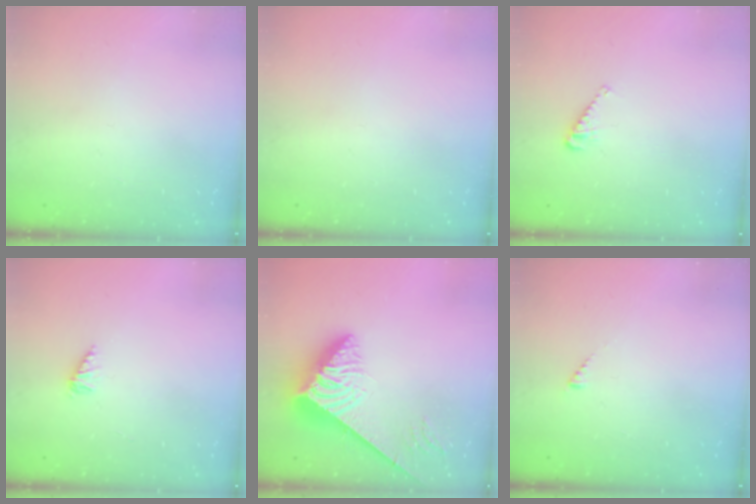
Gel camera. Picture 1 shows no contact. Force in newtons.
{"total": 0.0}
{"total": 4.3, "press": 4.3, "slide": 0.6}
{"total": 2.1, "press": 2.1, "slide": 0.3}
{"total": 7.7, "press": 7.7, "slide": 1.0}
{"total": 2.0, "press": 2.0, "slide": 0.3}